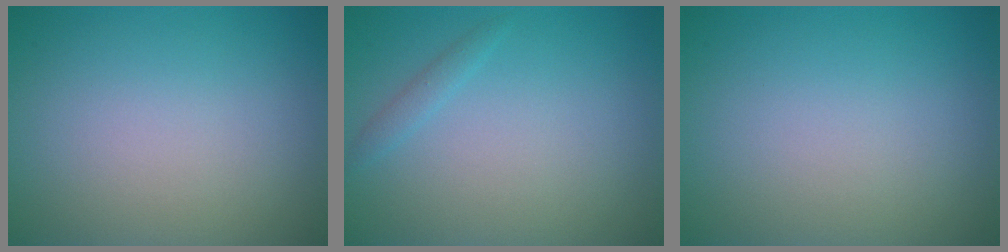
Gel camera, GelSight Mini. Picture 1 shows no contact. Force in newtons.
{"total": 0.9, "press": 0.9, "slide": 0.0}
{"total": 0.0}